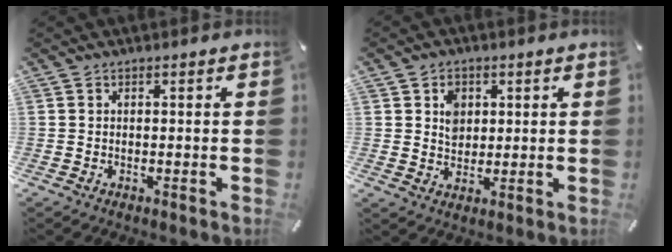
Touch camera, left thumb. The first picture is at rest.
{"total": 5.0, "force": [1.3, 4.3, 2.0], "torque": [-0.026, -0.001, 0.018]}